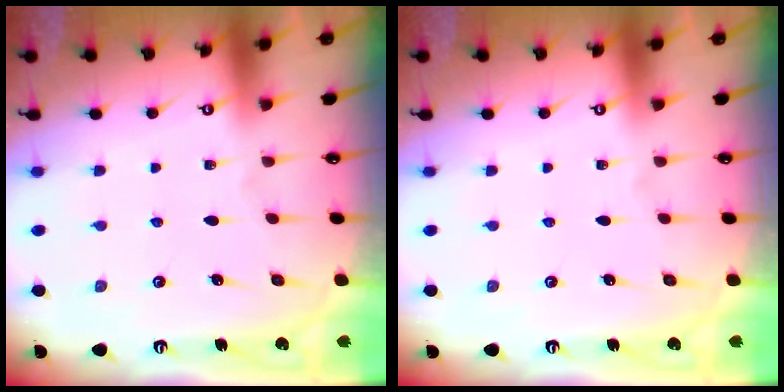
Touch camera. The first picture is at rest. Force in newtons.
{"total": 0.0}